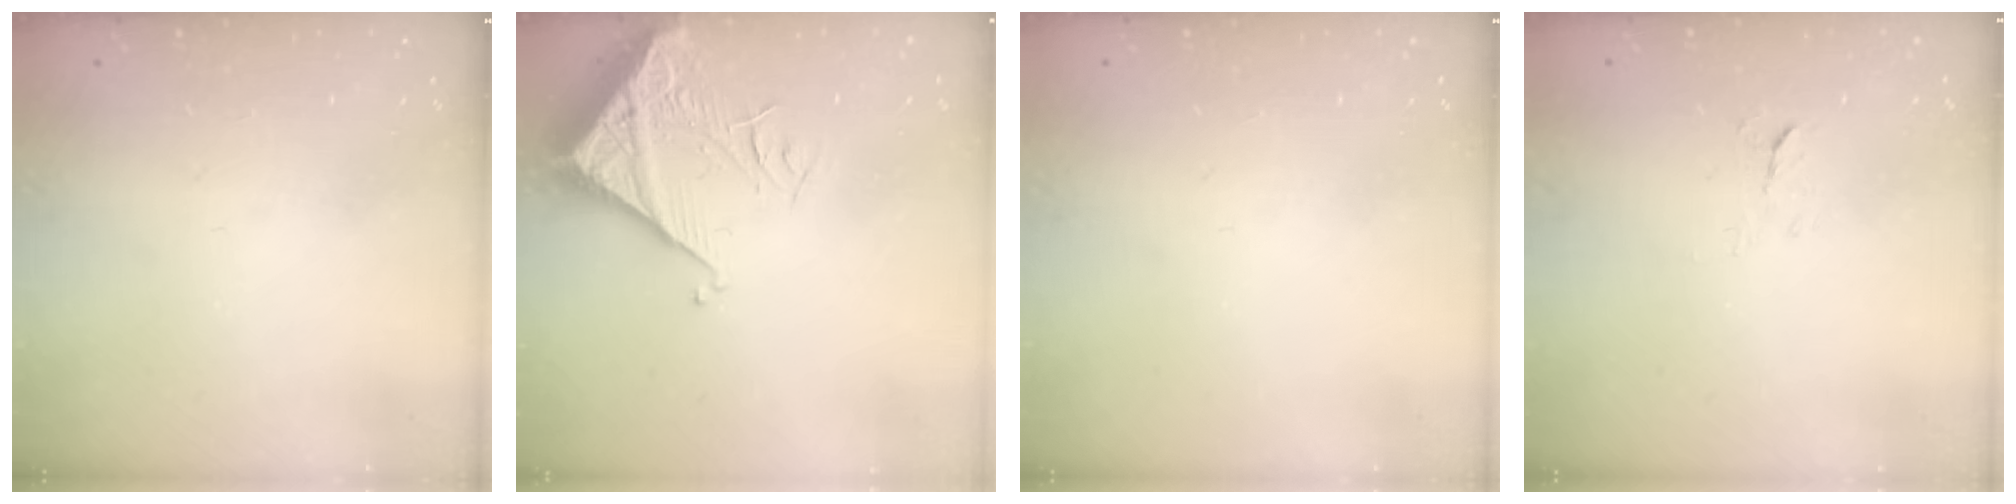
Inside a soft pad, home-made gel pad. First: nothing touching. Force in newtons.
{"total": 7.5, "press": 7.4, "slide": 1.0}
{"total": 0.0}
{"total": 5.4, "press": 5.3, "slide": 0.7}